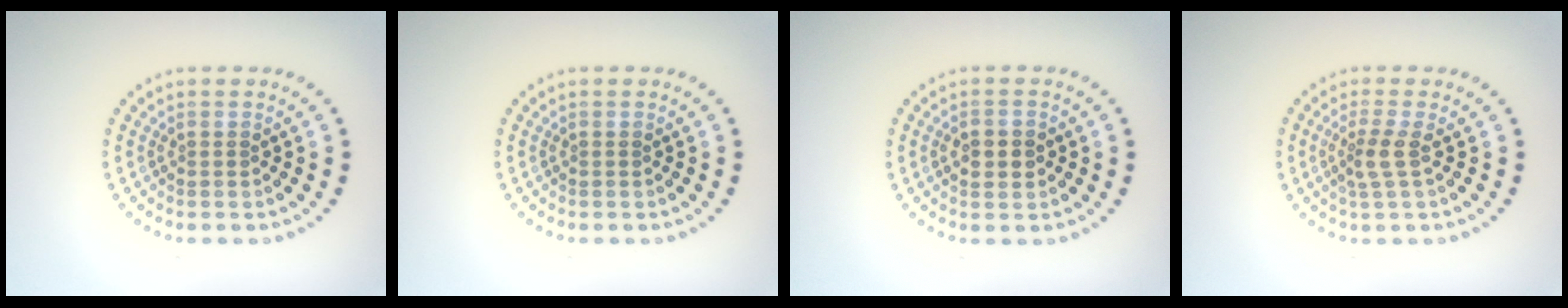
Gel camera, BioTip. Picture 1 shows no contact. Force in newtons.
{"total": 0.0}
{"total": 2.2, "press": 2.2, "slide": 0.4}
{"total": 2.1, "press": 1.6, "slide": 1.3}